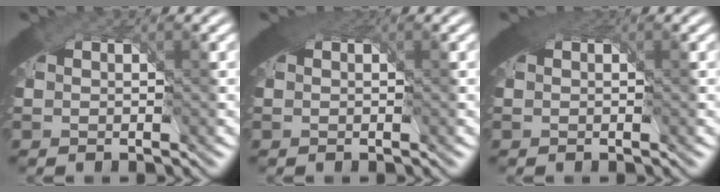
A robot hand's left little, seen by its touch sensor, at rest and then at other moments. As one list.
[{"total": 2.5, "force": [1.1, 1.4, 1.8], "torque": [-0.034, -0.008, 0.018]}, {"total": 2.4, "force": [1.0, 1.3, 1.7], "torque": [-0.031, -0.008, 0.018]}]